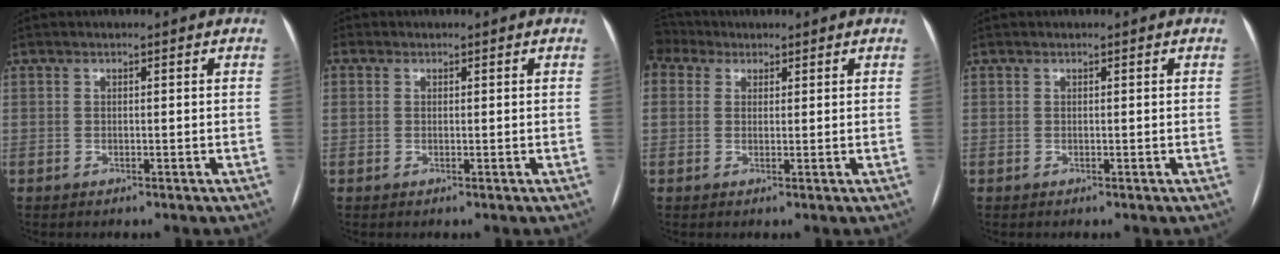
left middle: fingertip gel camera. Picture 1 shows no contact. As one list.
[{"total": 1.7, "force": [0.5, 1.5, 0.5], "torque": [-0.011, 0.008, 0.010]}, {"total": 5.7, "force": [4.0, 3.7, 1.6], "torque": [-0.051, 0.038, 0.087]}, {"total": 0.0}]